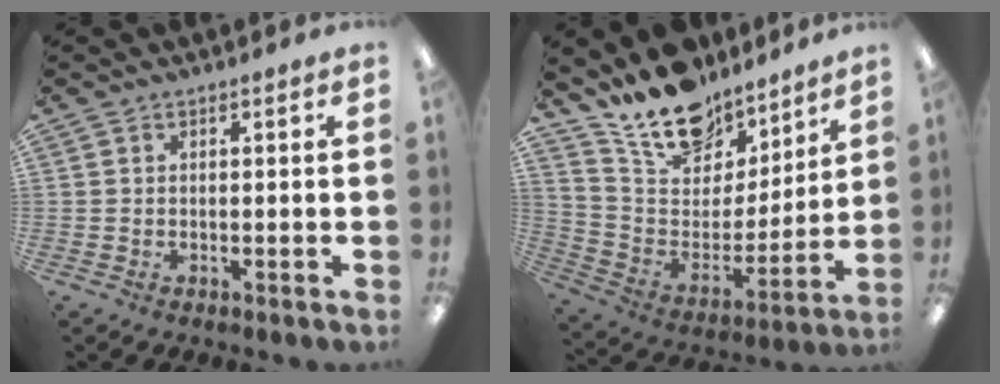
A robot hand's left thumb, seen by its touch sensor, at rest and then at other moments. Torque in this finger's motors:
{"motor_torque": [1.57, 1.50, 1.40, -1.37, 0.20]}